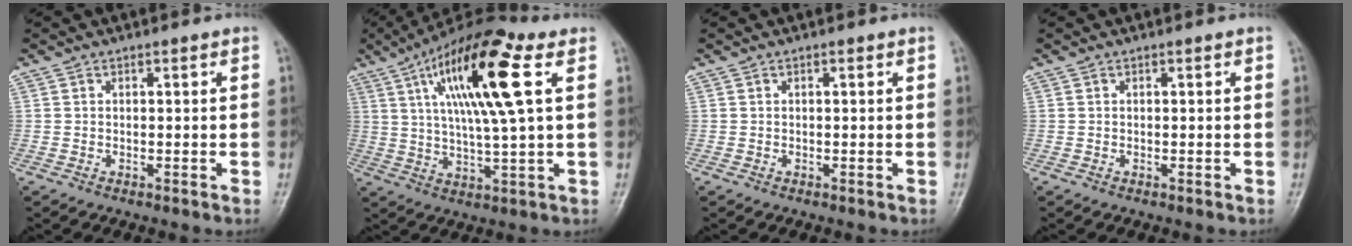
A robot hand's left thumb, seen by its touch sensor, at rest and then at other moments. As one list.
[{"total": 17.8, "force": [6.0, 3.6, 16.3], "torque": [-0.298, 0.001, 0.097]}, {"total": 0.0}, {"total": 0.0}]